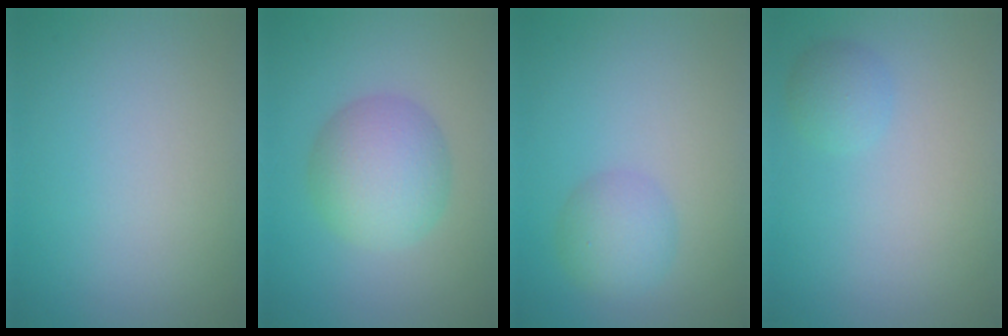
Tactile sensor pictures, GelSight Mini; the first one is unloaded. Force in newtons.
{"total": 5.6, "press": 5.6, "slide": 0.1}
{"total": 2.9, "press": 2.9, "slide": 0.1}
{"total": 1.5, "press": 1.5, "slide": 0.1}